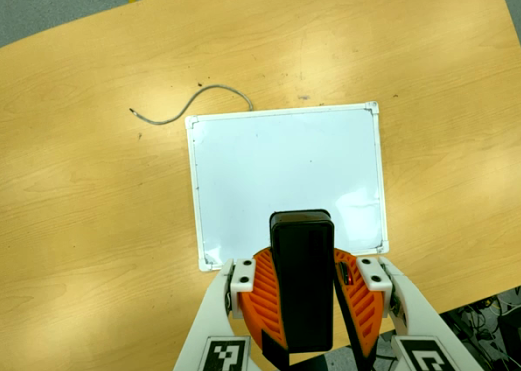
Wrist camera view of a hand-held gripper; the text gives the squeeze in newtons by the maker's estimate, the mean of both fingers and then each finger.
{"total": 9.8, "left": 9.8, "right": 9.8}